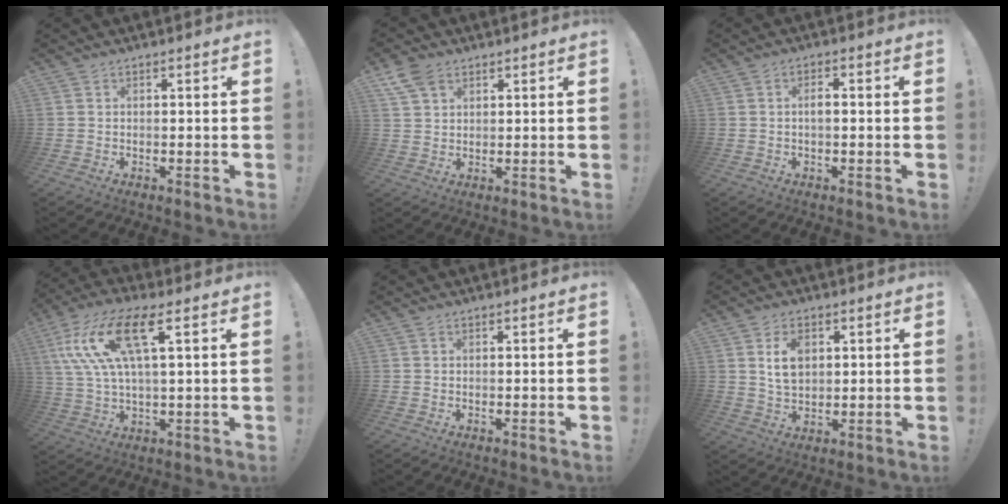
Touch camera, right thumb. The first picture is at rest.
{"total": 6.4, "force": [3.8, 4.1, 3.2], "torque": [-0.062, -0.006, 0.075]}
{"total": 2.5, "force": [-0.2, 1.0, 2.3], "torque": [-0.034, 0.003, -0.007]}
{"total": 14.6, "force": [5.8, 3.9, 12.9], "torque": [-0.266, -0.003, 0.097]}
{"total": 0.0}
{"total": 7.3, "force": [2.3, 5.0, 4.8], "torque": [-0.064, -0.002, 0.040]}